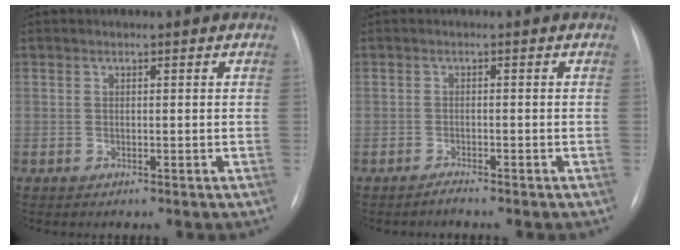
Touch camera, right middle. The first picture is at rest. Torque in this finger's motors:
{"motor_torque": [-0.01, 0.07, -0.03, 0.00]}